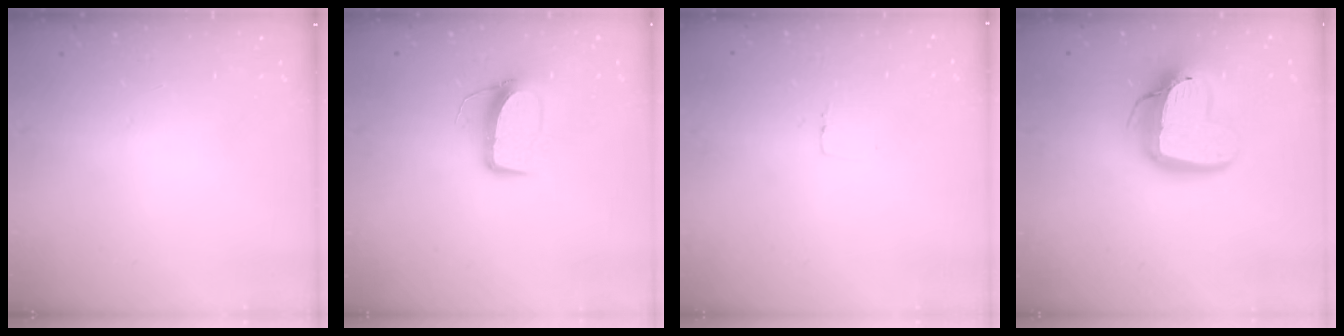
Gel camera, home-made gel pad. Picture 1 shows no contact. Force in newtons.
{"total": 10.2, "press": 10.2, "slide": 0.5}
{"total": 2.3, "press": 2.3, "slide": 0.1}
{"total": 18.9, "press": 18.8, "slide": 1.6}